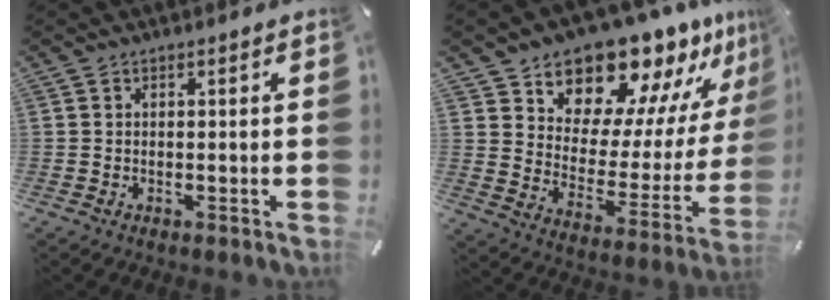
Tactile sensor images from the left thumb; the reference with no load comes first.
{"total": 16.0, "force": [14.6, 6.2, 2.1], "torque": [-0.038, -0.152, 0.249]}